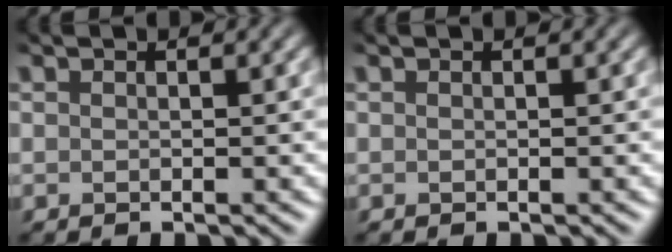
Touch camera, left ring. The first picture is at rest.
{"total": 0.0}